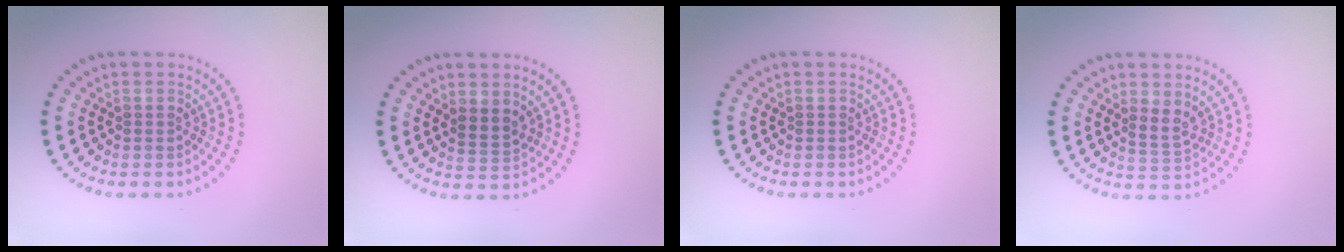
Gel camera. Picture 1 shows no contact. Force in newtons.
{"total": 1.7, "press": 1.3, "slide": 1.1}
{"total": 0.0}
{"total": 1.6, "press": 1.3, "slide": 0.9}